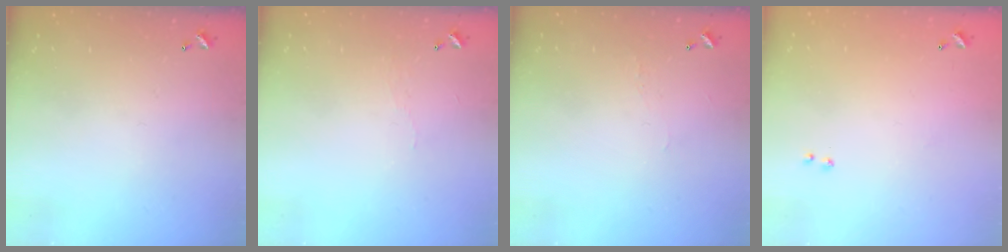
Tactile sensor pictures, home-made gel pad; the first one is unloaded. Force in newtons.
{"total": 2.0, "press": 1.9, "slide": 0.4}
{"total": 0.9, "press": 0.7, "slide": 0.6}
{"total": 8.2, "press": 8.2, "slide": 0.5}